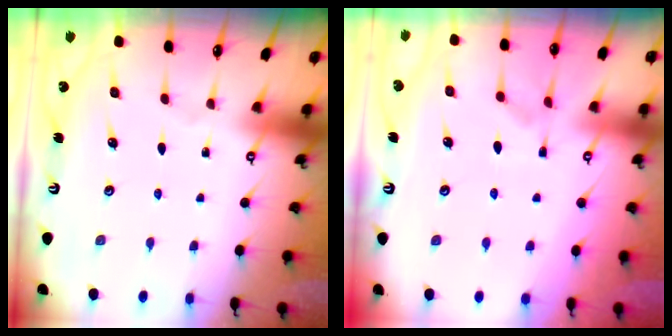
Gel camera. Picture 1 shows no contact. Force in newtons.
{"total": 1.3, "press": 0.5, "slide": 1.2}